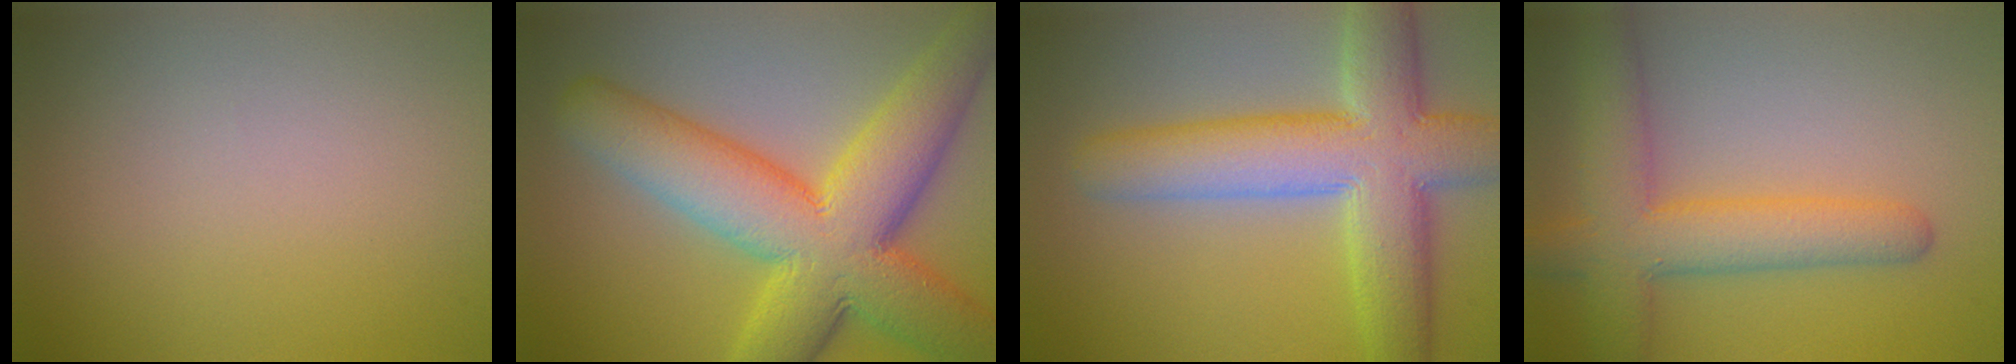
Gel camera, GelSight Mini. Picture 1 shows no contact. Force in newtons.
{"total": 12.7, "press": 12.7, "slide": 0.4}
{"total": 10.0, "press": 10.0, "slide": 0.6}
{"total": 6.6, "press": 6.6, "slide": 0.4}